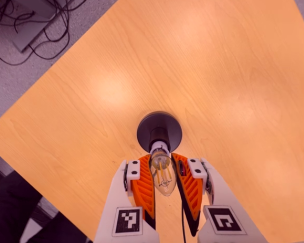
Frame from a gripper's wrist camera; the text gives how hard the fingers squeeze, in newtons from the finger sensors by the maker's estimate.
{"total": 25.4, "left": 24.5, "right": 26.3}